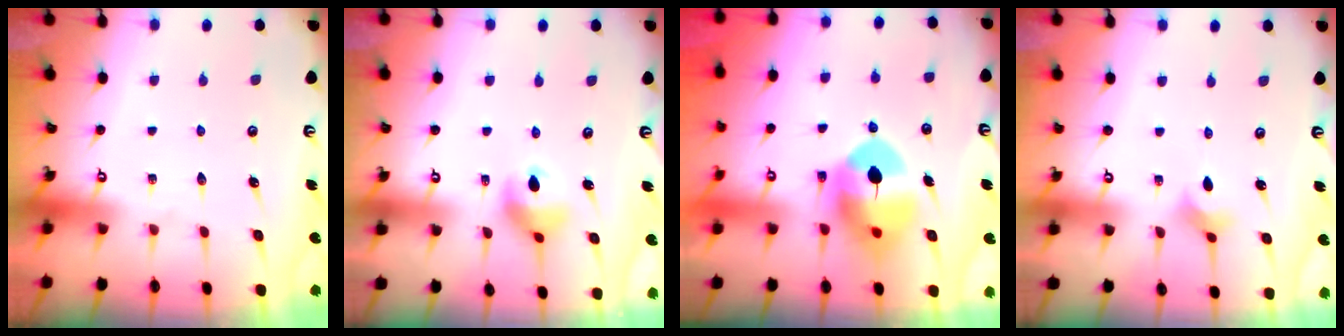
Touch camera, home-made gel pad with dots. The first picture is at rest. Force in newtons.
{"total": 10.5, "press": 9.8, "slide": 3.5}
{"total": 11.3, "press": 11.1, "slide": 2.0}
{"total": 2.3, "press": 2.2, "slide": 0.4}